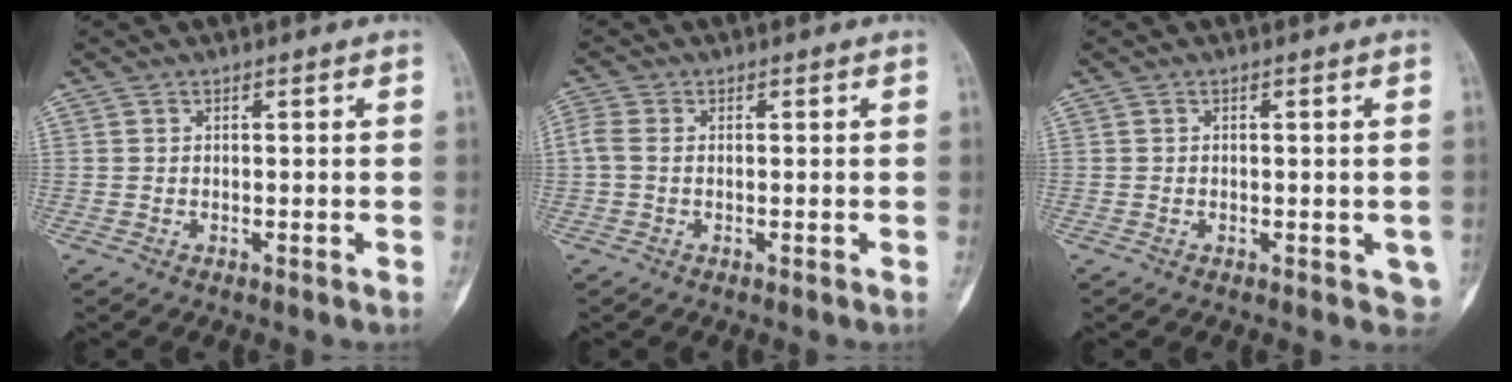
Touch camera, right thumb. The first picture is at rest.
{"total": 2.4, "force": [-0.1, 1.5, 1.9], "torque": [-0.055, 0.003, -0.008]}
{"total": 2.8, "force": [-0.8, 1.7, 2.1], "torque": [-0.007, 0.000, -0.007]}